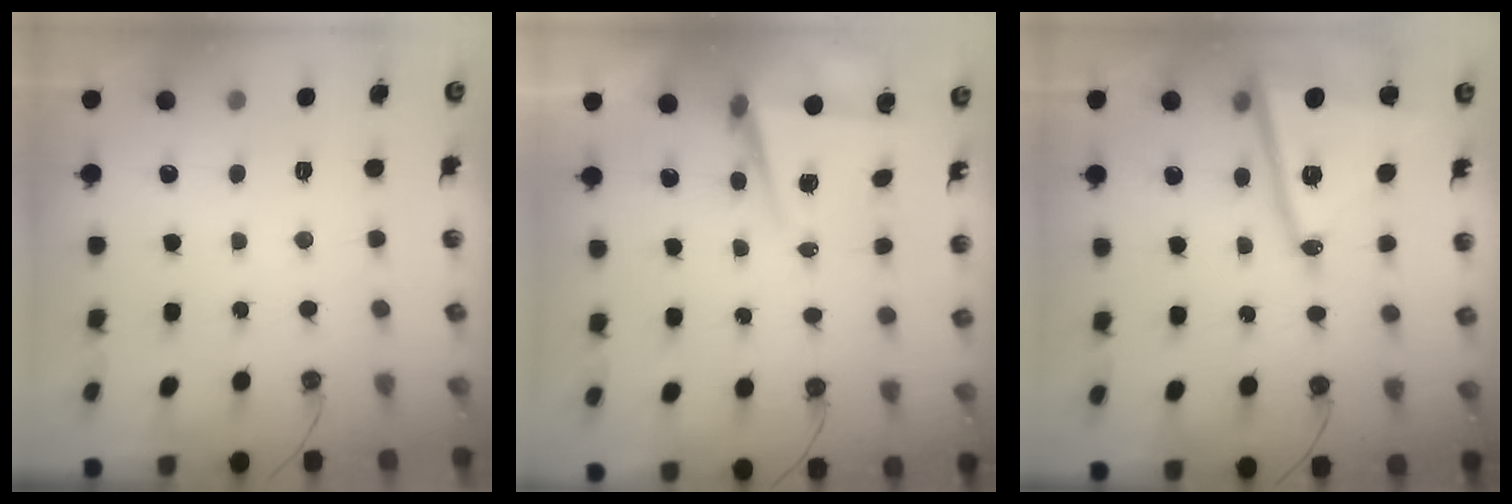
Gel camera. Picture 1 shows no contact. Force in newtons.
{"total": 6.3, "press": 5.5, "slide": 3.2}
{"total": 17.6, "press": 17.5, "slide": 1.7}